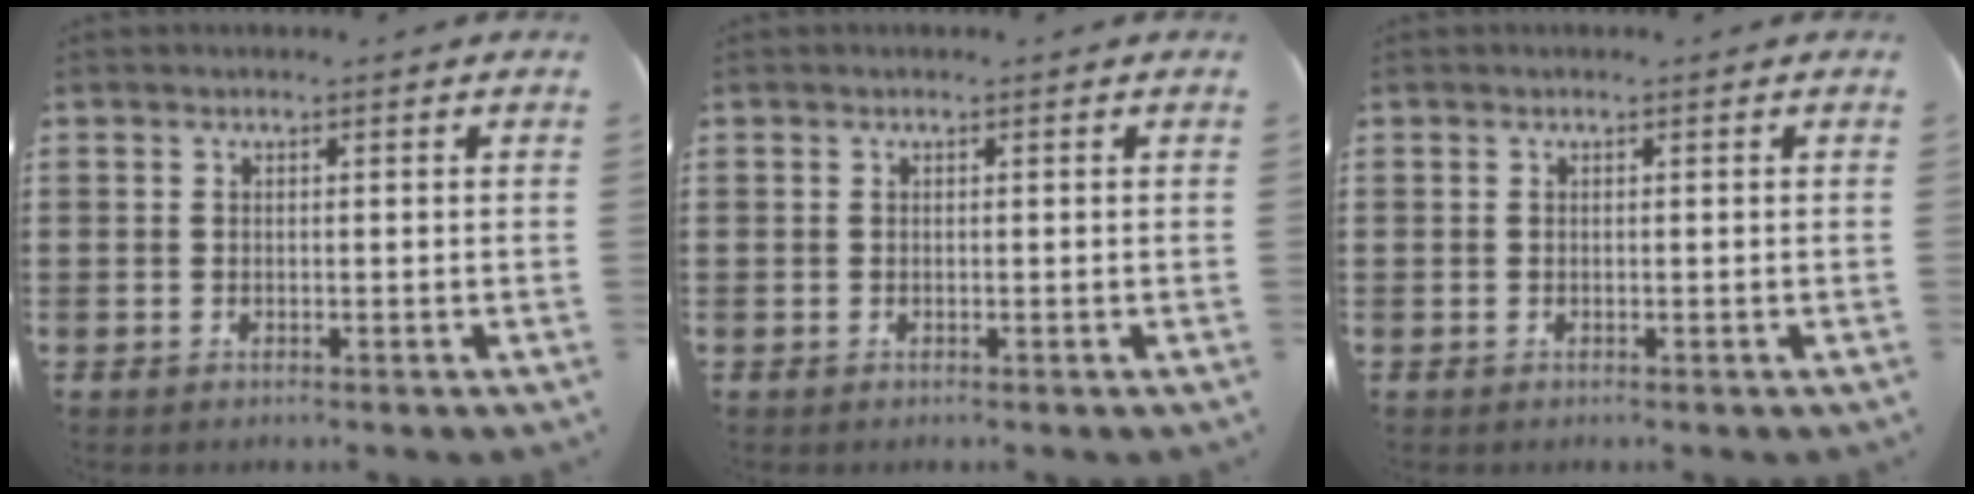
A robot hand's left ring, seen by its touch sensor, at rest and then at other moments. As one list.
[{"total": 0.0}, {"total": 0.0}]